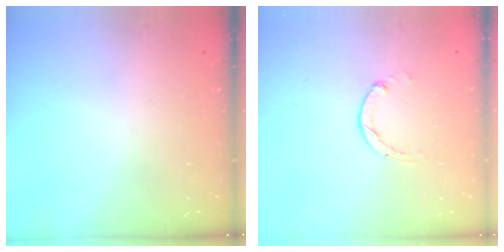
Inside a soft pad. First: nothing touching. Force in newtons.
{"total": 1.2, "press": 1.2, "slide": 0.3}